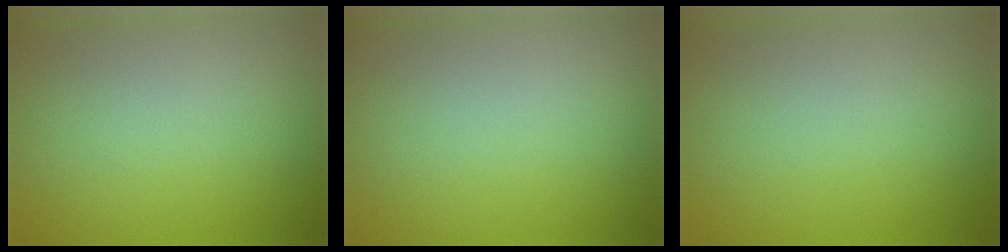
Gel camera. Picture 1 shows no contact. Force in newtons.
{"total": 0.0}
{"total": 0.0}